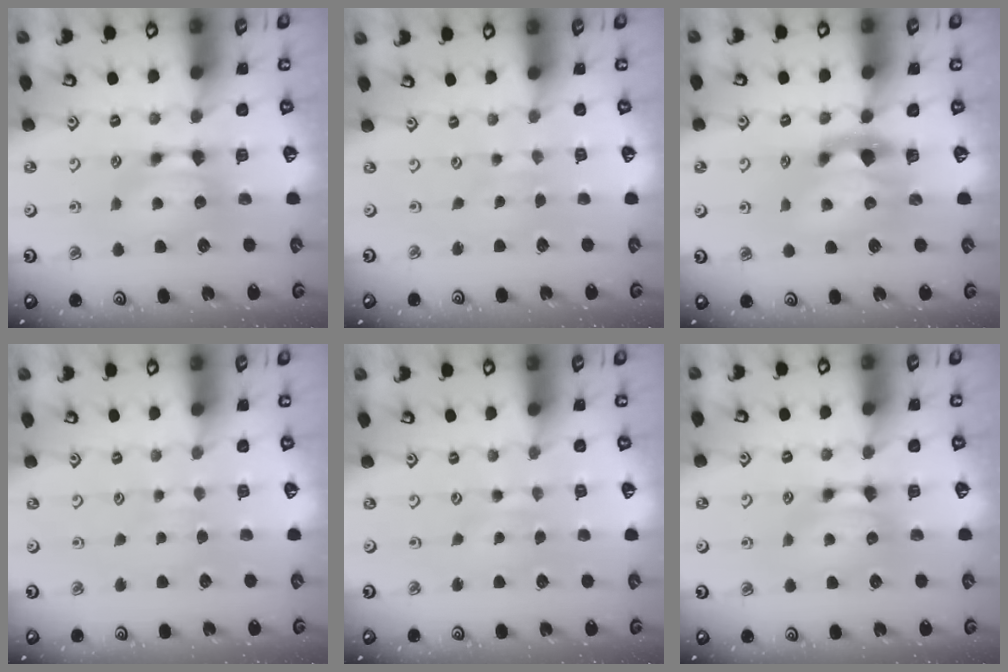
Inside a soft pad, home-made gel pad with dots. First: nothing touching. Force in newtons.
{"total": 4.5, "press": 4.5, "slide": 0.2}
{"total": 2.9, "press": 2.5, "slide": 1.5}
{"total": 3.7, "press": 3.7, "slide": 0.3}
{"total": 3.7, "press": 3.7, "slide": 0.2}
{"total": 0.0}